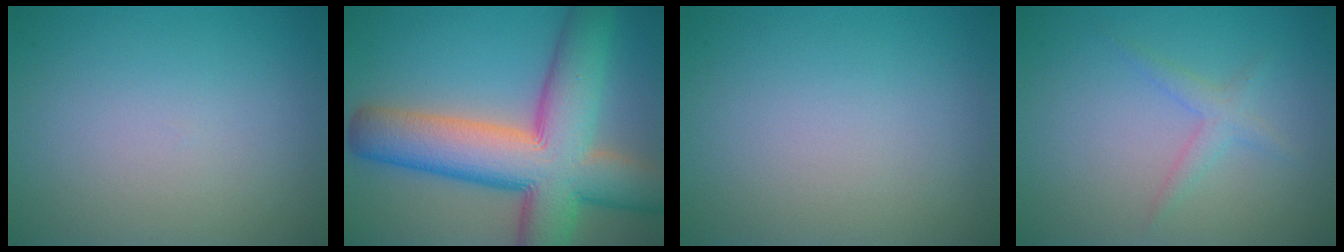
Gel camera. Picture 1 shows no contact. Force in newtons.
{"total": 13.5, "press": 13.5, "slide": 0.6}
{"total": 0.0}
{"total": 1.7, "press": 1.7, "slide": 0.1}